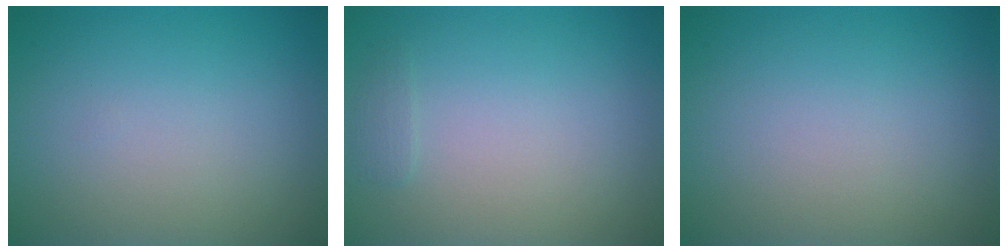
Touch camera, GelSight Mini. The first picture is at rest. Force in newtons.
{"total": 0.7, "press": 0.7, "slide": 0.1}
{"total": 0.0}